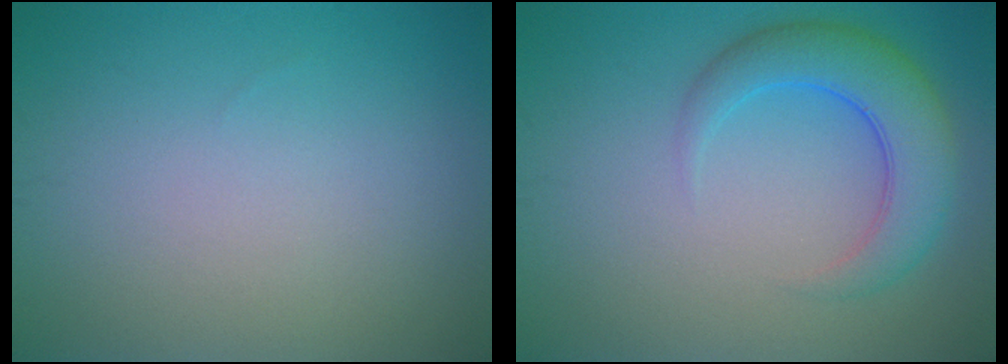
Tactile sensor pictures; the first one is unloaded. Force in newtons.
{"total": 5.1, "press": 5.1, "slide": 0.2}